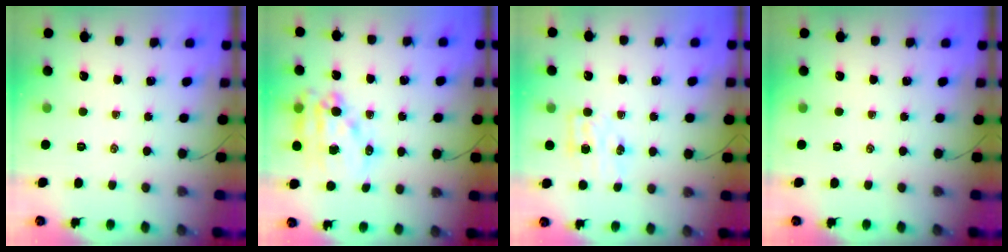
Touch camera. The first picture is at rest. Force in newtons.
{"total": 15.1, "press": 14.7, "slide": 3.6}
{"total": 5.4, "press": 5.4, "slide": 0.4}
{"total": 0.0}